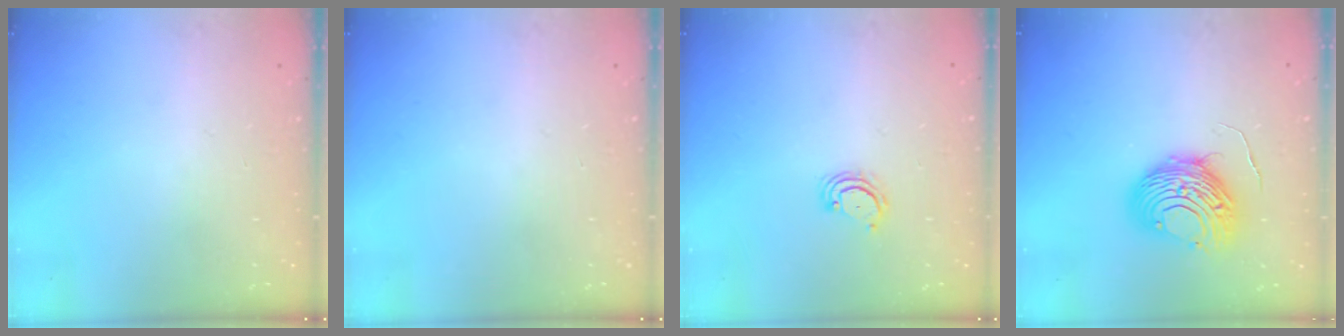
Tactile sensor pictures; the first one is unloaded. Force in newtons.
{"total": 0.0}
{"total": 3.6, "press": 3.6, "slide": 0.4}
{"total": 11.0, "press": 11.0, "slide": 1.0}